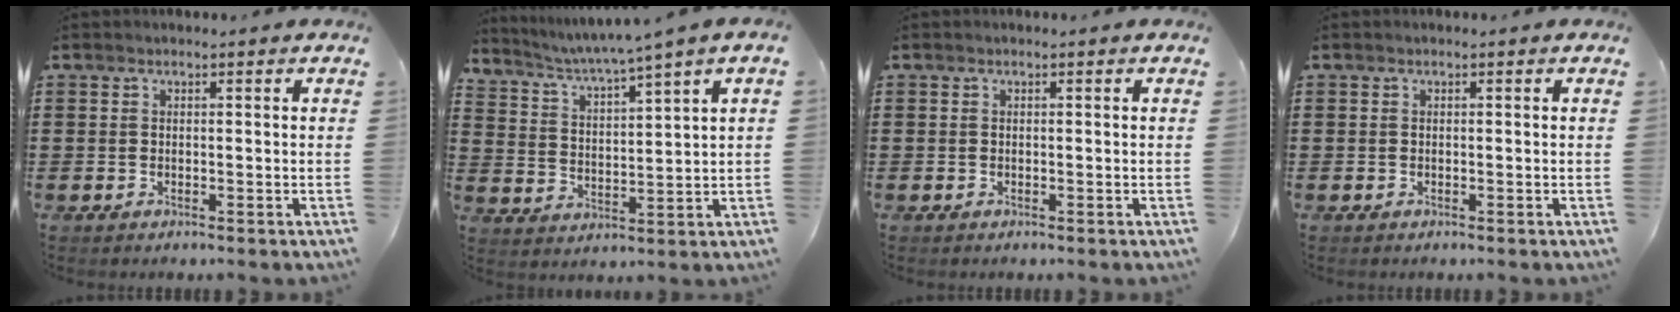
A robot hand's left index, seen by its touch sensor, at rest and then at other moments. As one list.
[{"total": 3.2, "force": [2.8, -0.9, 1.3], "torque": [-0.042, -0.029, 0.040]}, {"total": 0.0}, {"total": 0.0}]